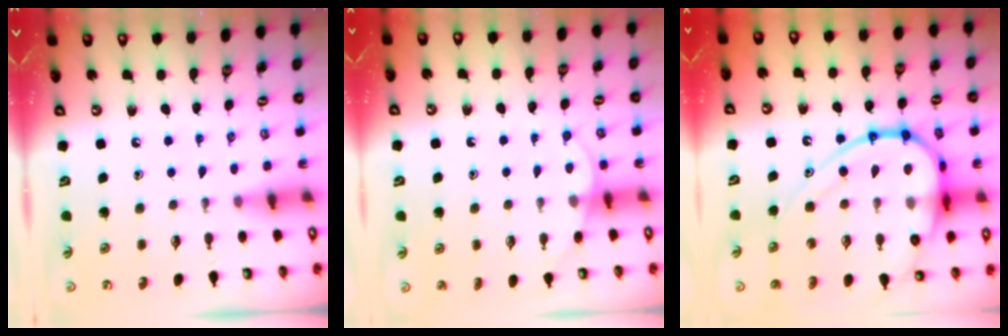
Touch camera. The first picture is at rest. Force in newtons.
{"total": 5.2, "press": 5.2, "slide": 0.5}
{"total": 21.9, "press": 21.8, "slide": 1.3}